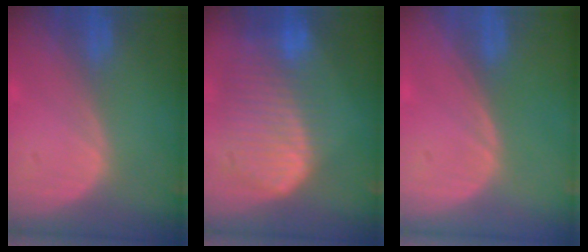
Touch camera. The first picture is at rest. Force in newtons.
{"total": 10.2, "press": 8.8, "slide": 5.2}
{"total": 0.0}